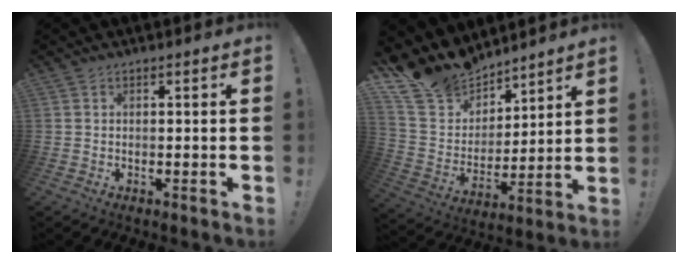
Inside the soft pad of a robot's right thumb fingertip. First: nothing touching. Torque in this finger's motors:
{"motor_torque": [-1.04, 1.98, 0.91, 1.01, 0.02]}